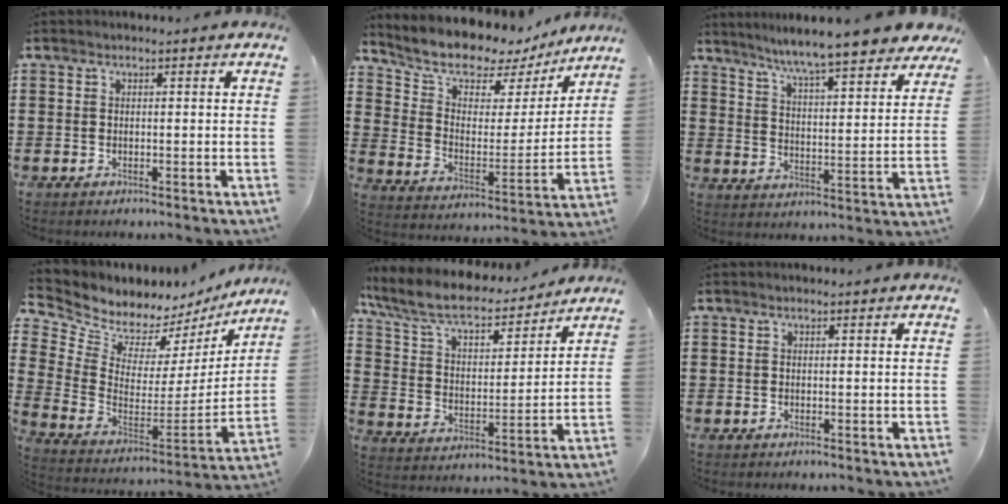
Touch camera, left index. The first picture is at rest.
{"total": 8.7, "force": [7.8, 3.1, 2.2], "torque": [-0.075, -0.061, 0.134]}
{"total": 7.2, "force": [6.7, -0.6, 2.6], "torque": [-0.081, -0.048, 0.111]}
{"total": 6.1, "force": [5.4, 2.7, -0.2], "torque": [-0.040, -0.055, 0.097]}
{"total": 8.9, "force": [7.6, 2.4, 4.0], "torque": [-0.109, -0.041, 0.130]}
{"total": 0.0}